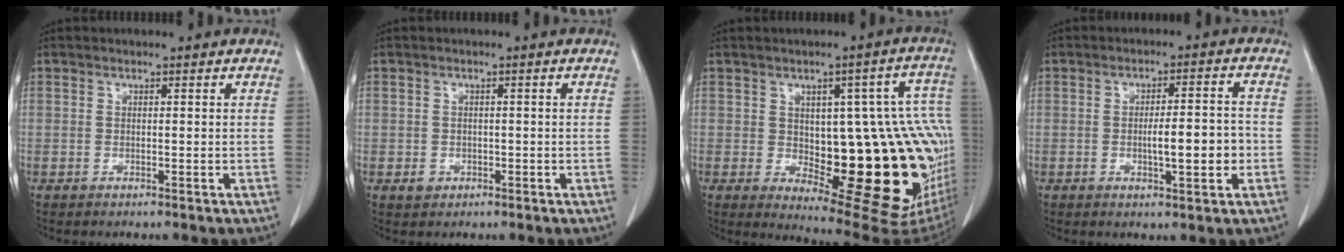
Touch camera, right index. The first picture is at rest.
{"total": 1.6, "force": [-0.5, 1.5, 0.3], "torque": [-0.002, 0.005, -0.002]}
{"total": 24.4, "force": [-2.5, 8.0, 22.9], "torque": [-0.213, 0.023, -0.003]}
{"total": 6.4, "force": [-1.4, 1.1, 6.1], "torque": [-0.099, 0.005, -0.016]}